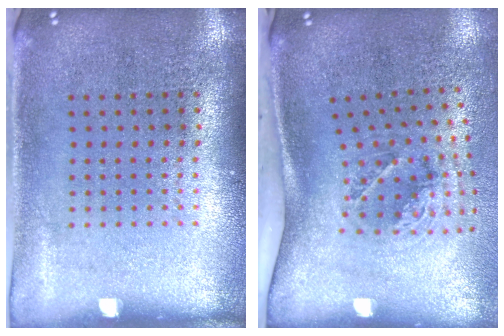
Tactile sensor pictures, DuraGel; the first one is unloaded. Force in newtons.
{"total": 1.9, "press": 1.2, "slide": 1.4}